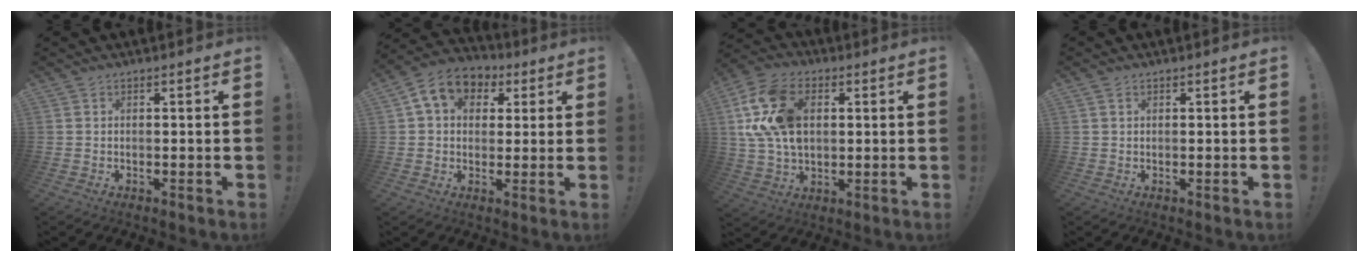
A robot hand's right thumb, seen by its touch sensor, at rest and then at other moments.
{"total": 11.3, "force": [4.0, 8.7, 6.0], "torque": [-0.093, -0.001, 0.081]}
{"total": 19.1, "force": [4.7, 13.1, 13.1], "torque": [-0.261, -0.005, 0.089]}
{"total": 0.5, "force": [0.3, 0.4, 0.1], "torque": [0.001, -0.001, 0.005]}